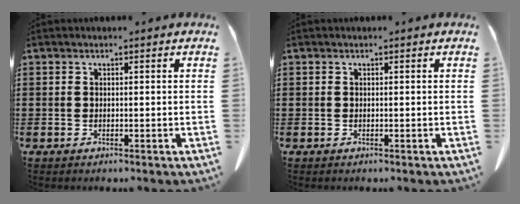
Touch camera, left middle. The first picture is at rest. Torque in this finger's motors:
{"motor_torque": [0.00, 0.00, 0.00, 0.00]}